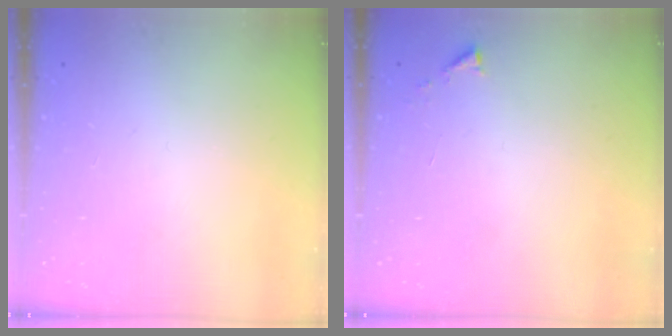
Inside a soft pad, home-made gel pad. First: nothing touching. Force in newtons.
{"total": 2.9, "press": 2.9, "slide": 0.4}